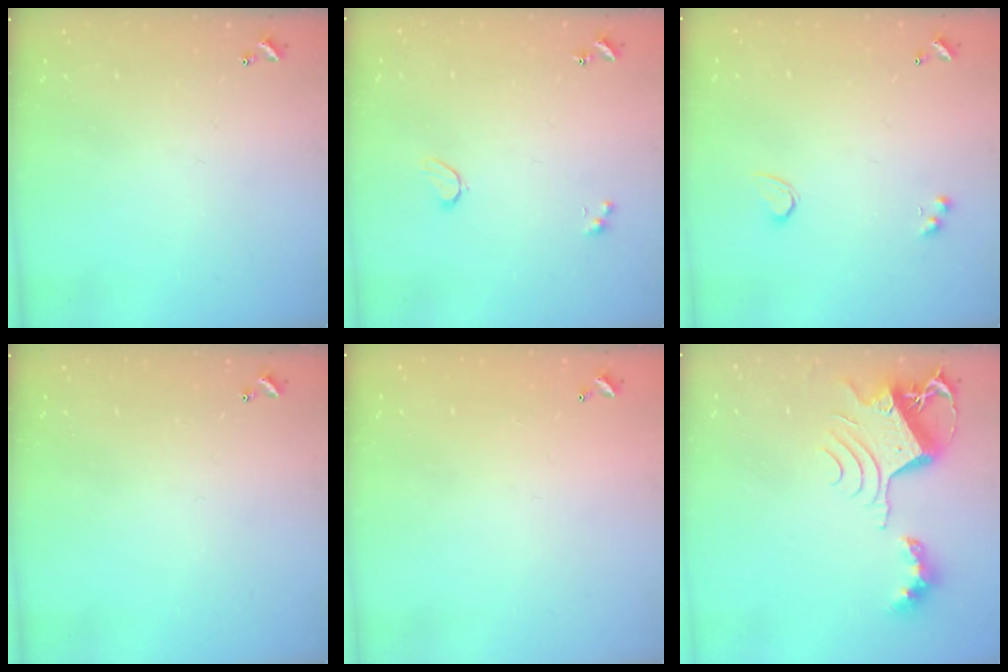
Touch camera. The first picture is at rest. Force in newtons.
{"total": 2.6, "press": 2.5, "slide": 0.6}
{"total": 1.8, "press": 1.3, "slide": 1.2}
{"total": 0.0}
{"total": 3.0, "press": 3.0, "slide": 0.1}
{"total": 11.1, "press": 11.1, "slide": 1.1}